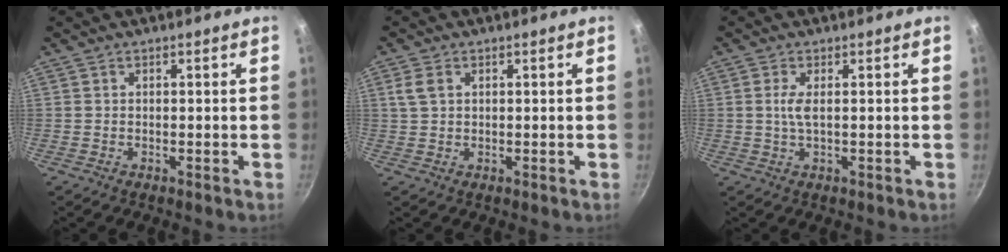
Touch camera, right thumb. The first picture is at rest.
{"total": 2.9, "force": [1.0, 2.0, 1.9], "torque": [-0.034, 0.003, 0.019]}
{"total": 2.6, "force": [0.4, 0.7, 2.5], "torque": [-0.059, 0.000, 0.007]}